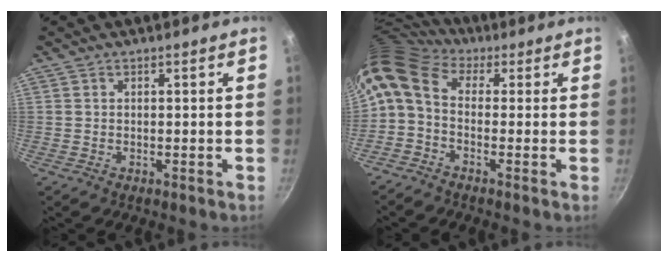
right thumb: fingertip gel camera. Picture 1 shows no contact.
{"total": 9.7, "force": [1.2, 6.5, 7.1], "torque": [-0.146, 0.028, 0.001]}